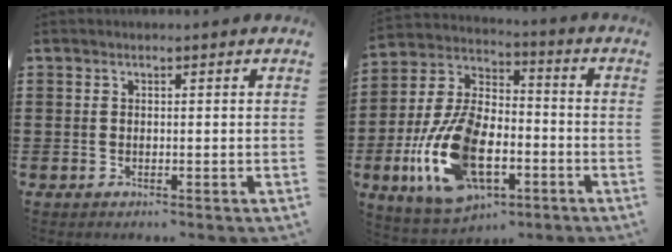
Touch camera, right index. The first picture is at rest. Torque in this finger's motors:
{"motor_torque": [2.14, 0.00, 1.05, 0.21]}